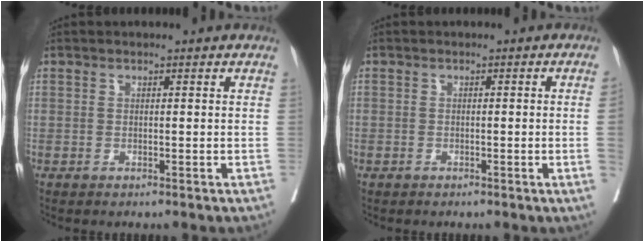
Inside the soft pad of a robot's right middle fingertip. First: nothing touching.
{"total": 1.4, "force": [-0.4, -0.3, 1.3], "torque": [-0.018, 0.001, -0.006]}